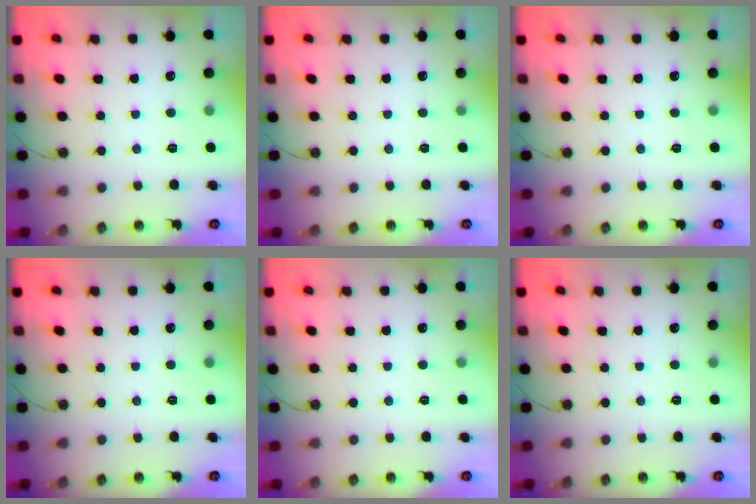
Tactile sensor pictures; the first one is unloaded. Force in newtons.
{"total": 0.0}
{"total": 0.0}
{"total": 0.0}
{"total": 0.0}
{"total": 0.0}